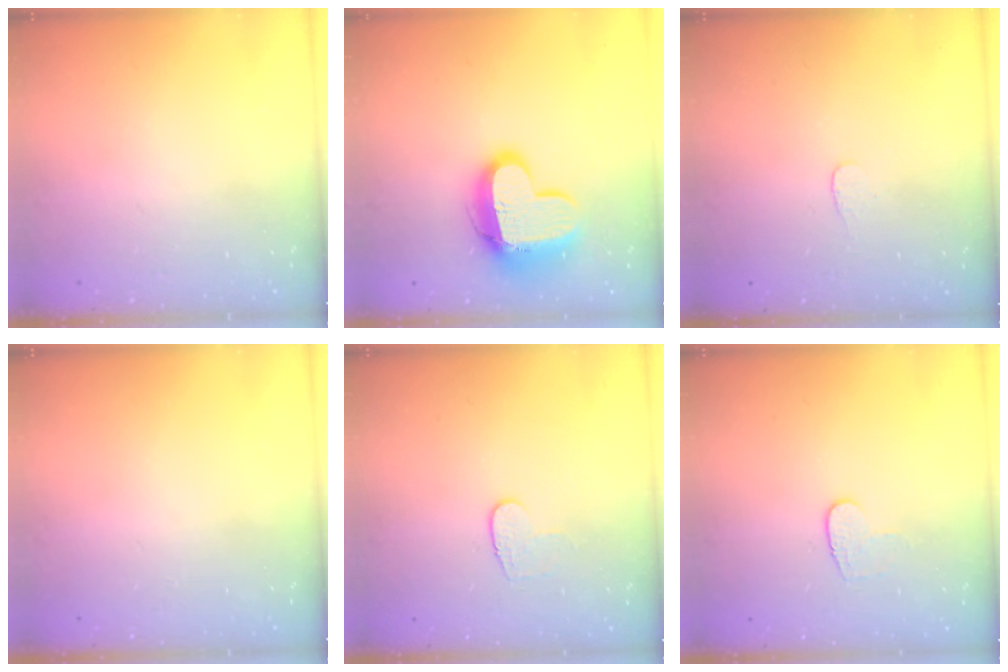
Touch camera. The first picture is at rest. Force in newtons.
{"total": 14.4, "press": 14.3, "slide": 1.4}
{"total": 3.0, "press": 3.0, "slide": 0.2}
{"total": 0.0}
{"total": 6.6, "press": 6.6, "slide": 0.6}
{"total": 6.6, "press": 6.6, "slide": 0.6}